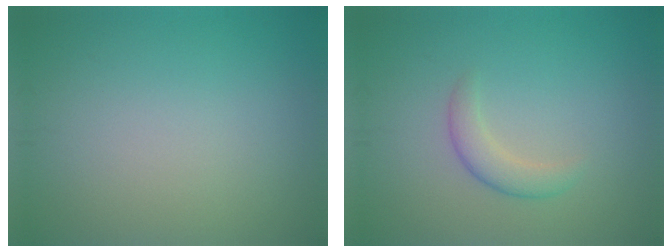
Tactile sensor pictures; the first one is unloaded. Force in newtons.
{"total": 2.1, "press": 2.1, "slide": 0.1}